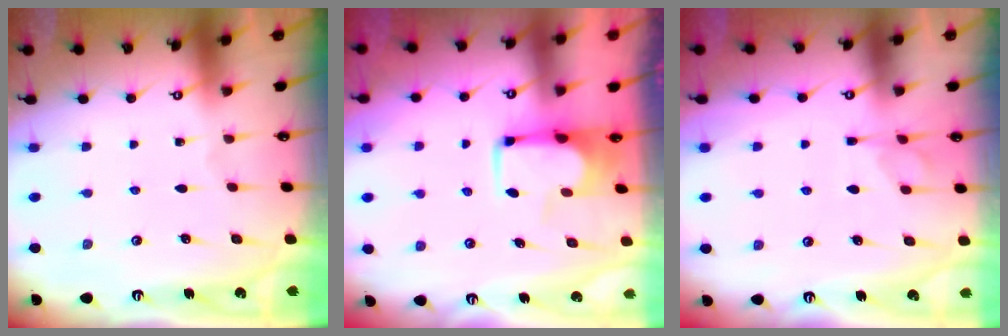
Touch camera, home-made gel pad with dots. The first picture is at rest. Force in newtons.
{"total": 3.8, "press": 3.8, "slide": 0.4}
{"total": 1.2, "press": 0.0, "slide": 1.2}